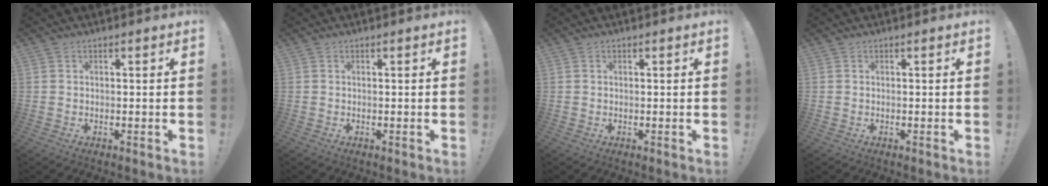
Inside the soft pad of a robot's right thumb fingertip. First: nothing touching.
{"total": 0.0}
{"total": 0.0}
{"total": 0.0}